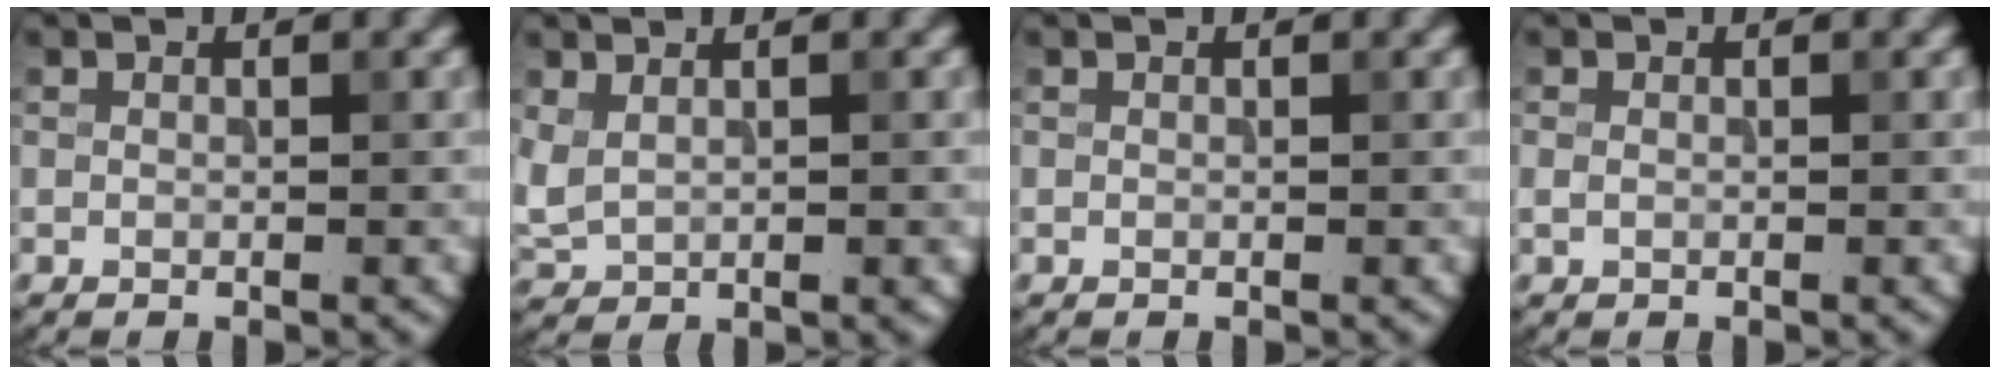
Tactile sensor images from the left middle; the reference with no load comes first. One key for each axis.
{"total": 2.2, "fx": 0.7, "fy": 1.3, "fz": 1.7, "tx": -0.041, "ty": -0.005, "tz": 0.024}
{"total": 0.0}
{"total": 0.7, "fx": -0.1, "fy": 0.5, "fz": 0.5, "tx": -0.010, "ty": -0.002, "tz": -0.001}